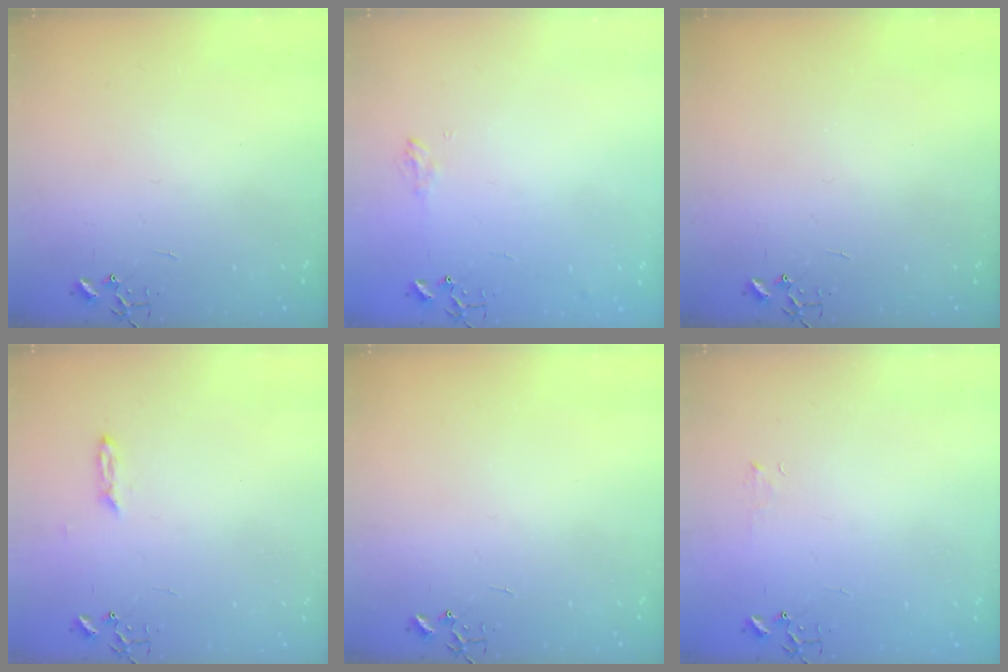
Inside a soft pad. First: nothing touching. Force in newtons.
{"total": 5.8, "press": 5.7, "slide": 0.7}
{"total": 0.0}
{"total": 2.3, "press": 2.2, "slide": 0.4}
{"total": 0.0}
{"total": 3.8, "press": 3.8, "slide": 0.5}